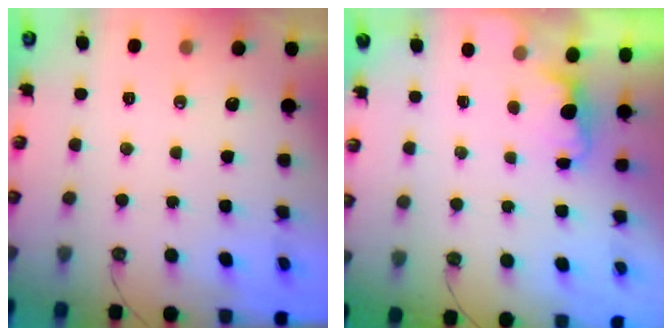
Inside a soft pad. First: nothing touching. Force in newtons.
{"total": 0.8, "press": 0.2, "slide": 0.7}